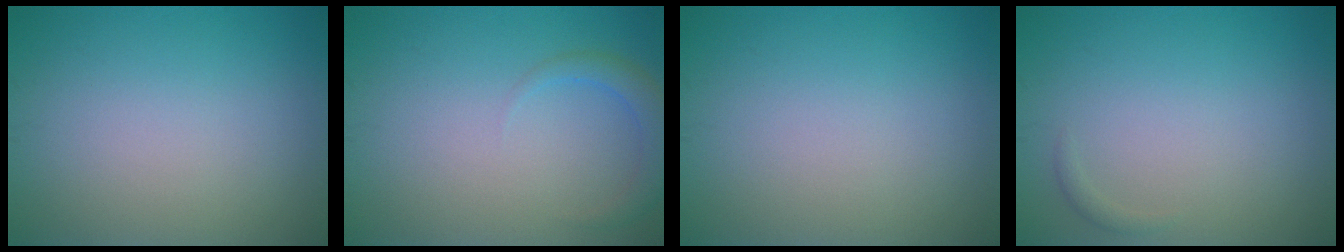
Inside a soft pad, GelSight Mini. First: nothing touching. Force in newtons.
{"total": 2.1, "press": 2.1, "slide": 0.2}
{"total": 0.0}
{"total": 0.6, "press": 0.6, "slide": 0.0}